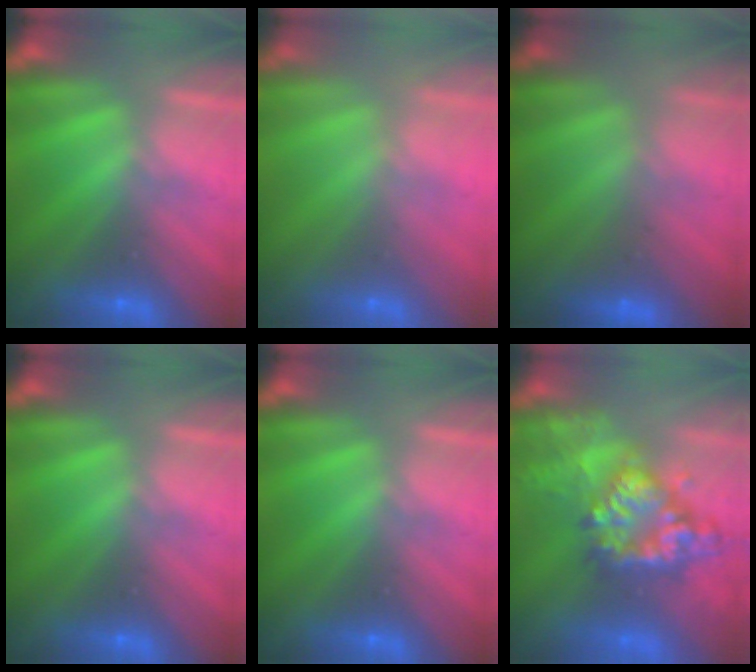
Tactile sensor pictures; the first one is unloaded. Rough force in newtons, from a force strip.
{"total": 2.7}
{"total": 2.4}
{"total": 0.0}
{"total": 0.0}
{"total": 9.2}